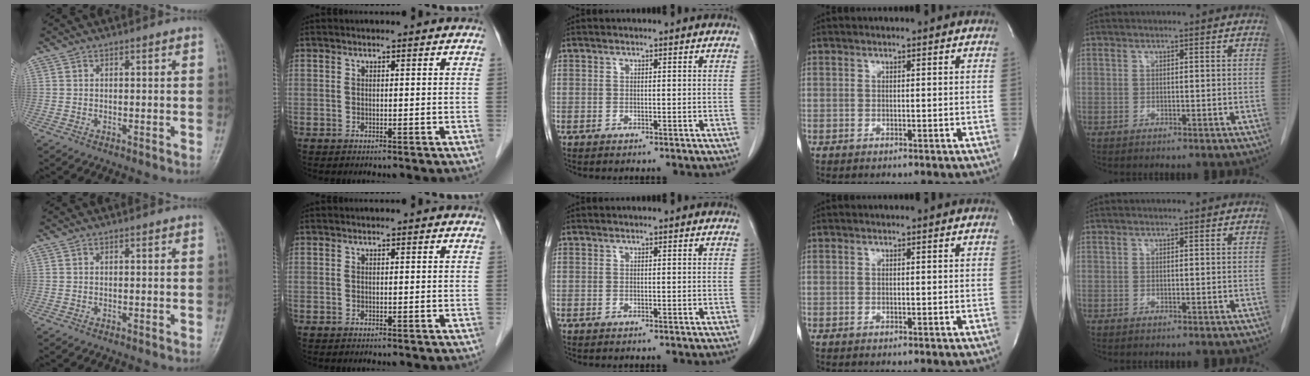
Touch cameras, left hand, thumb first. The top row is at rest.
{}